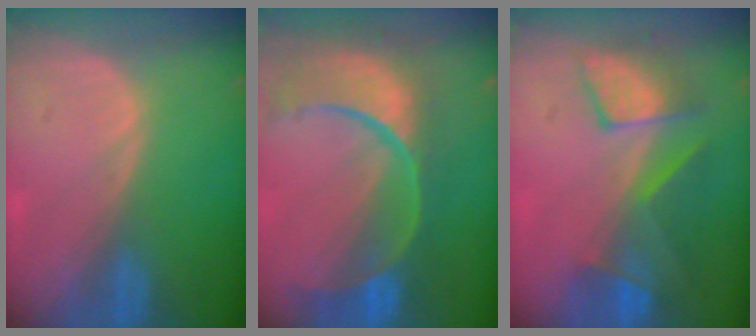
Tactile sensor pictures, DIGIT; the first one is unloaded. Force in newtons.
{"total": 13.3, "press": 10.7, "slide": 7.9}
{"total": 8.1, "press": 7.9, "slide": 1.8}